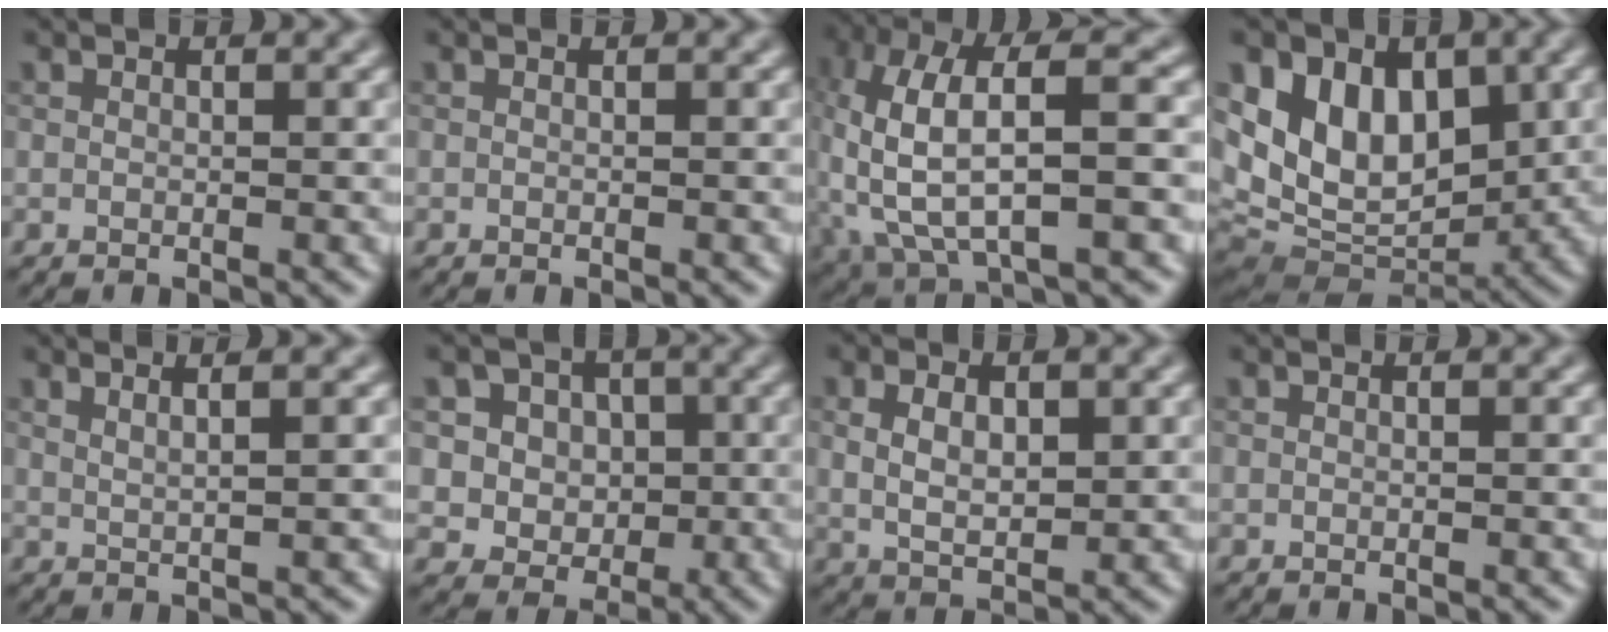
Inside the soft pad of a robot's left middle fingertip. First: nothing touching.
{"total": 0.0}
{"total": 9.0, "force": [-0.2, 3.7, 8.2], "torque": [-0.179, 0.011, -0.012]}
{"total": 9.3, "force": [2.7, 6.4, 6.2], "torque": [-0.099, -0.009, 0.040]}
{"total": 3.1, "force": [1.7, 1.1, 2.3], "torque": [-0.015, 0.009, 0.001]}
{"total": 6.4, "force": [1.9, 5.5, 2.7], "torque": [-0.035, 0.007, 0.025]}
{"total": 4.1, "force": [1.0, 2.3, 3.3], "torque": [-0.070, -0.002, 0.022]}
{"total": 0.0}